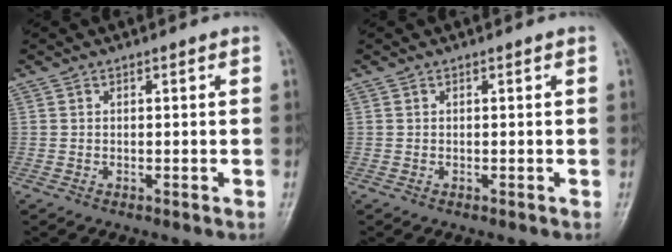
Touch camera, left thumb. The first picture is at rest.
{"total": 0.0}